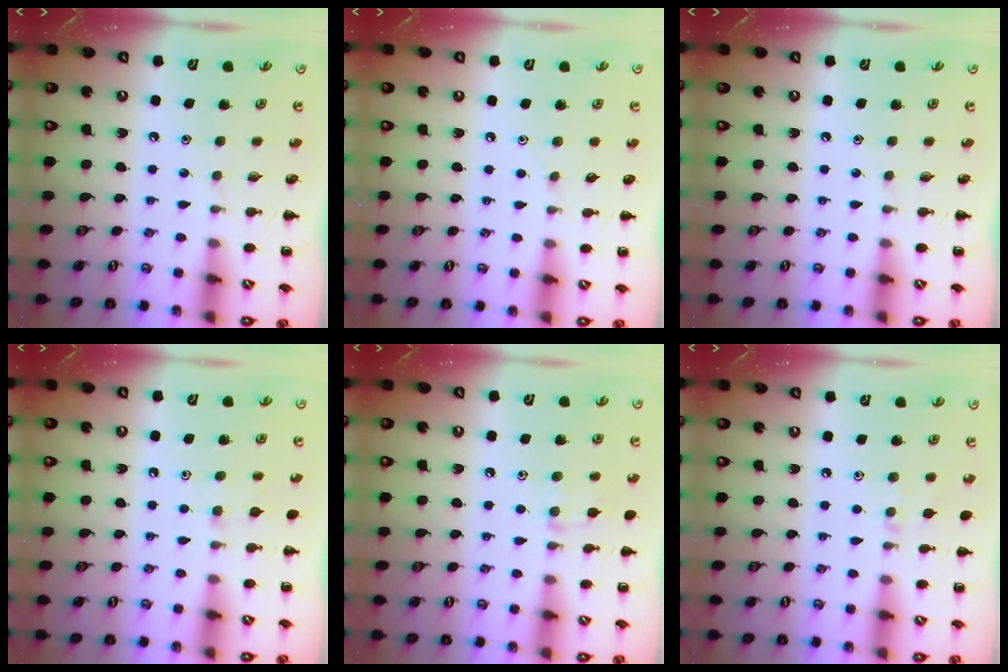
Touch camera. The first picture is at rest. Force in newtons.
{"total": 2.9, "press": 2.7, "slide": 1.1}
{"total": 0.0}
{"total": 5.5, "press": 5.1, "slide": 2.0}
{"total": 6.9, "press": 6.5, "slide": 2.3}
{"total": 5.7, "press": 5.5, "slide": 1.6}